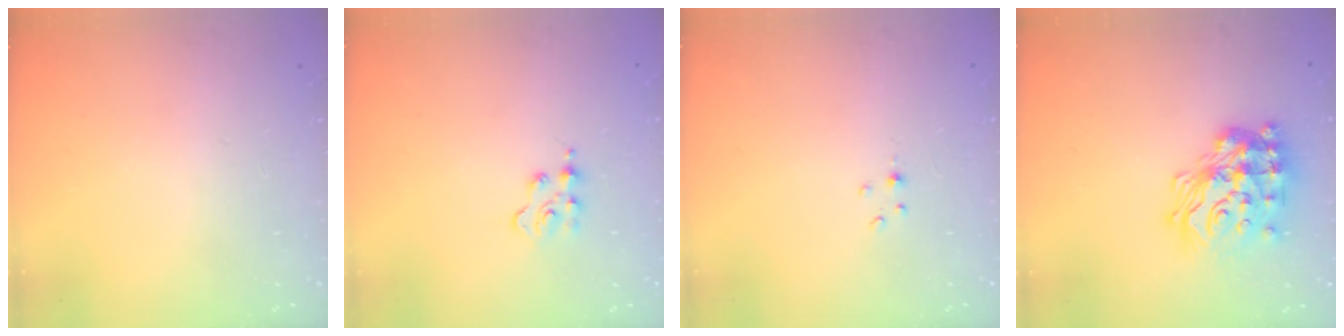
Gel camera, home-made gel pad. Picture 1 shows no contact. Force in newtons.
{"total": 2.4, "press": 2.4, "slide": 0.4}
{"total": 1.0, "press": 1.0, "slide": 0.2}
{"total": 22.2, "press": 22.2, "slide": 1.5}